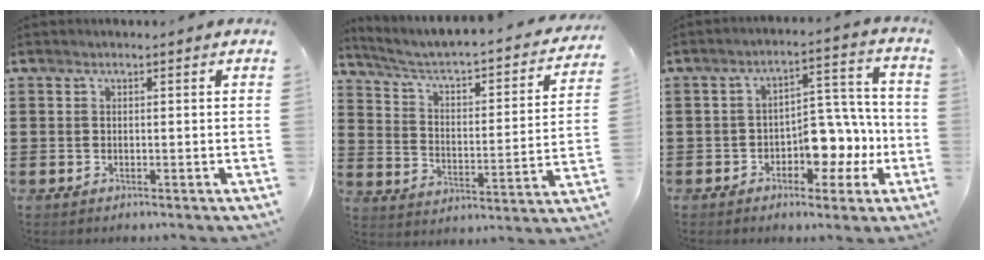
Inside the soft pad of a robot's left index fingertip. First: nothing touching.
{"total": 3.2, "force": [2.2, 0.9, 2.1], "torque": [-0.057, -0.031, 0.023]}
{"total": 7.5, "force": [-2.6, 4.6, 5.2], "torque": [-0.077, 0.011, -0.050]}